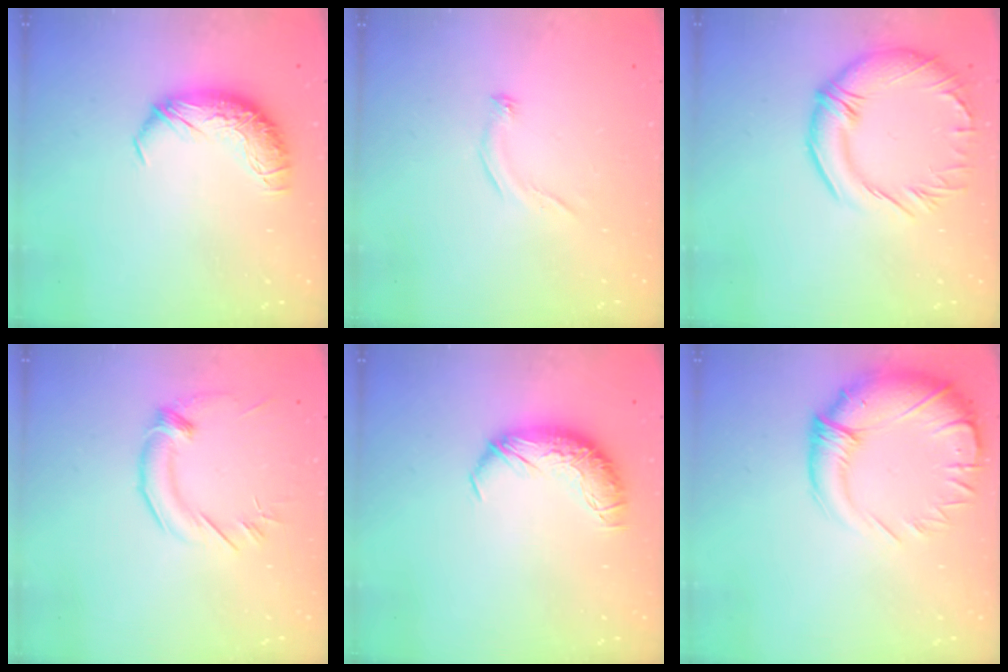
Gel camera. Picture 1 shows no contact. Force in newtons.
{"total": 5.5, "press": 5.4, "slide": 0.9}
{"total": 7.3, "press": 6.5, "slide": 3.4}
{"total": 1.3, "press": 0.5, "slide": 1.2}
{"total": 0.0}
{"total": 4.1, "press": 2.2, "slide": 3.4}